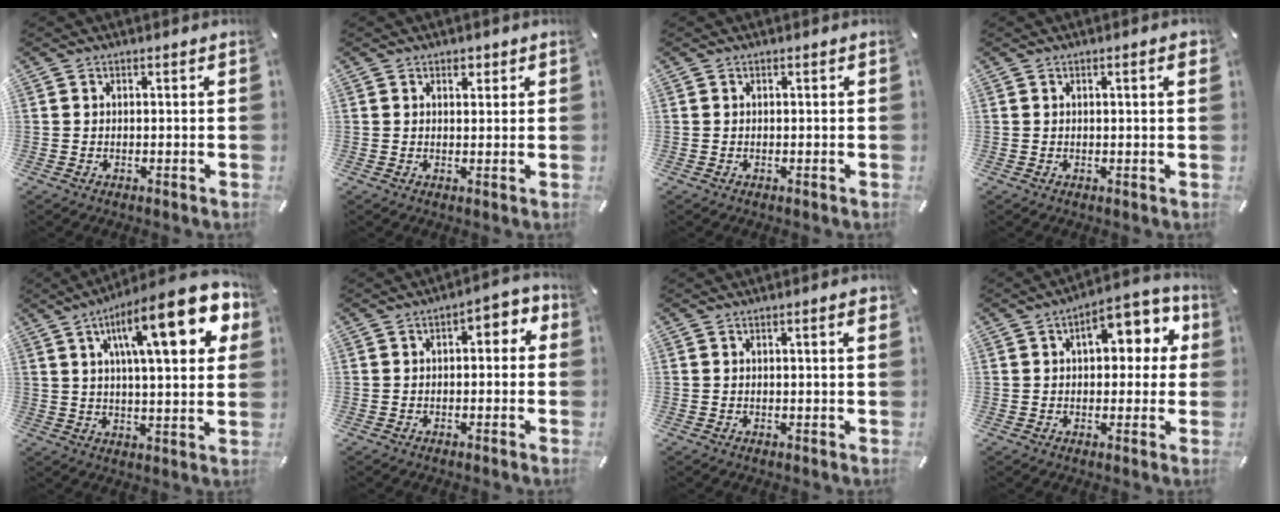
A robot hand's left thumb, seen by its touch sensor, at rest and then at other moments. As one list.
[{"total": 1.8, "force": [1.1, 1.2, 0.8], "torque": [0.006, -0.008, 0.014]}, {"total": 0.0}, {"total": 2.1, "force": [0.5, 0.3, 2.0], "torque": [-0.037, 0.002, 0.008]}, {"total": 22.3, "force": [9.4, 6.2, 19.3], "torque": [-0.305, -0.031, 0.135]}, {"total": 3.7, "force": [-0.9, 2.1, 2.9], "torque": [-0.047, 0.012, -0.022]}, {"total": 2.2, "force": [0.6, 0.3, 2.1], "torque": [-0.040, 0.003, 0.009]}, {"total": 10.8, "force": [2.9, 6.1, 8.4], "torque": [-0.102, -0.006, 0.039]}]